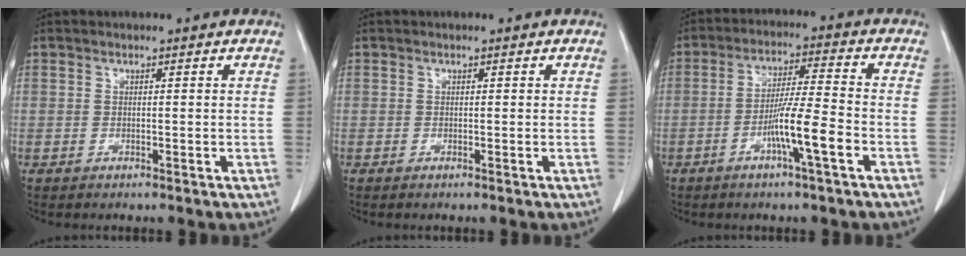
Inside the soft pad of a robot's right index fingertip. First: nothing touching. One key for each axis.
{"total": 0.0}
{"total": 8.1, "fx": -3.3, "fy": -0.3, "fz": 7.4, "tx": -0.135, "ty": -0.001, "tz": -0.061}